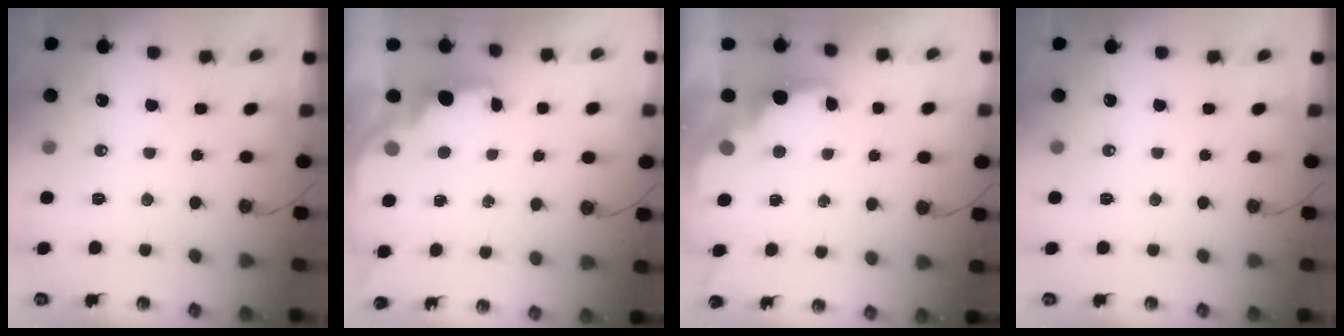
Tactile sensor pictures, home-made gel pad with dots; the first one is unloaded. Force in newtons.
{"total": 2.3, "press": 2.2, "slide": 0.8}
{"total": 2.5, "press": 2.4, "slide": 0.6}
{"total": 0.0}